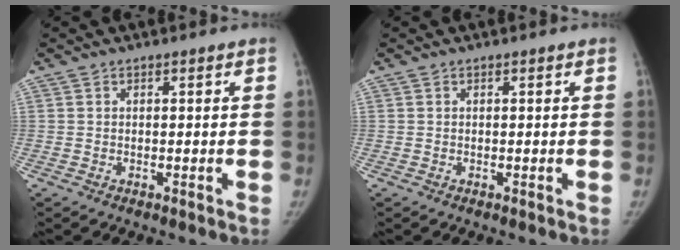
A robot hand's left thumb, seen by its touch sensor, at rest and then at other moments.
{"total": 0.0}